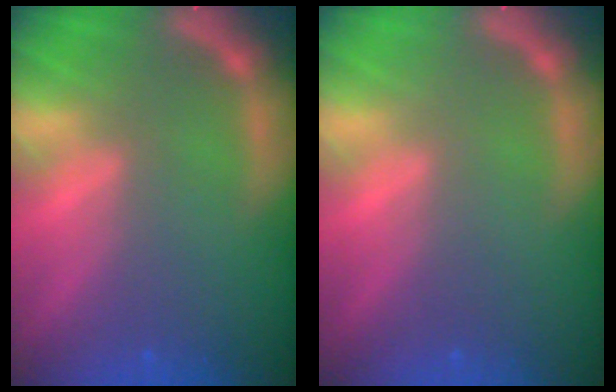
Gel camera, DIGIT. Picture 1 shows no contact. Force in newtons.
{"total": 0.0}